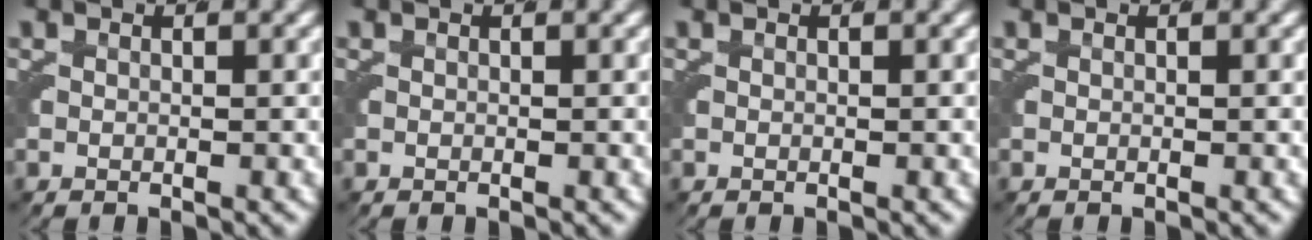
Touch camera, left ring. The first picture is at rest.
{"total": 0.0}
{"total": 0.0}
{"total": 0.0}